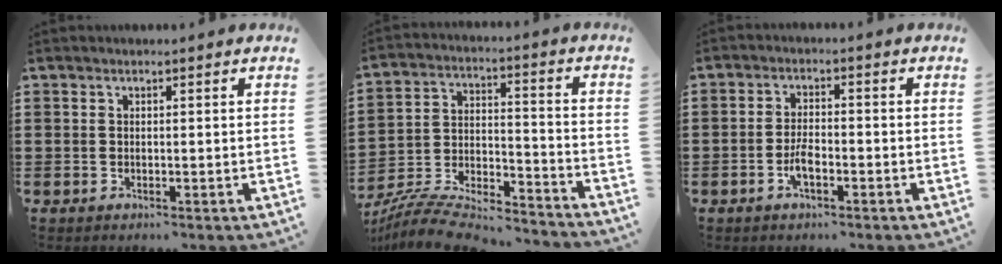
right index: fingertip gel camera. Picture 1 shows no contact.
{"total": 8.1, "force": [-7.6, 1.6, 2.4], "torque": [-0.050, 0.003, -0.151]}
{"total": 3.4, "force": [-1.6, 1.1, 2.7], "torque": [-0.063, -0.003, -0.033]}